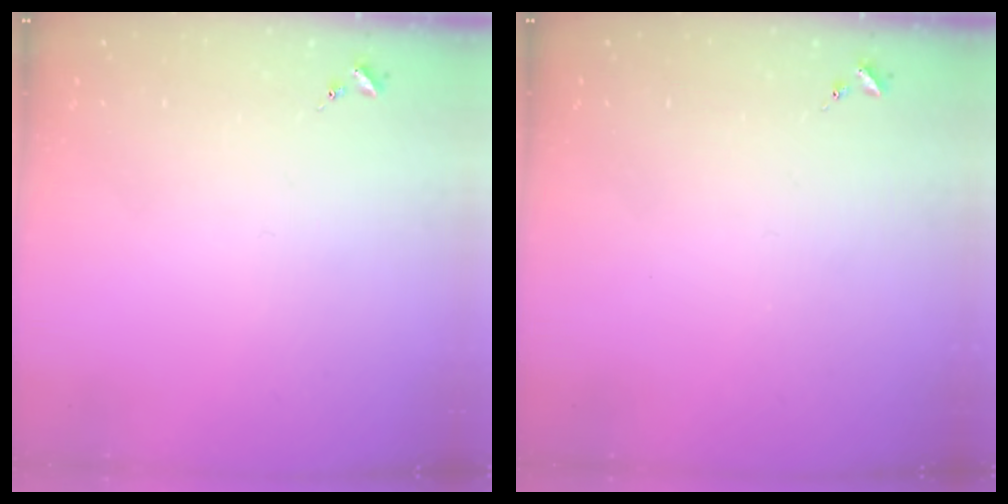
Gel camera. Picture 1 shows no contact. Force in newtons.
{"total": 0.0}